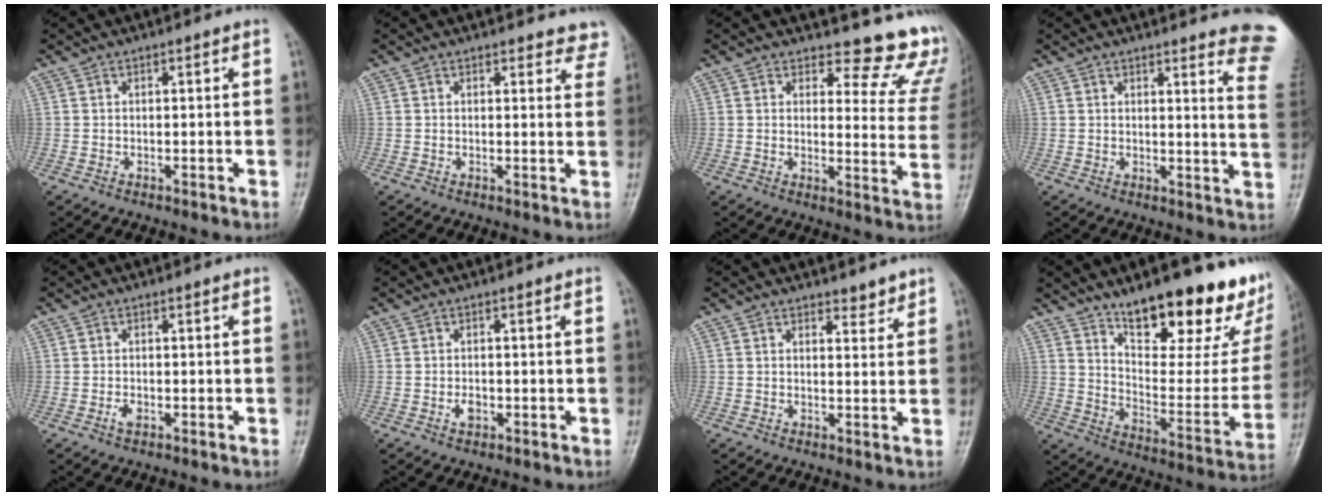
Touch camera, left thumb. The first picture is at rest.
{"total": 5.9, "force": [5.4, 2.1, 0.6], "torque": [0.041, -0.024, 0.034]}
{"total": 13.7, "force": [12.6, 4.4, 2.6], "torque": [0.021, -0.132, 0.116]}
{"total": 12.8, "force": [11.7, 0.9, 5.2], "torque": [-0.030, -0.109, 0.102]}
{"total": 1.4, "force": [-0.5, 0.8, 1.0], "torque": [-0.019, 0.002, -0.008]}
{"total": 1.8, "force": [-0.5, 1.2, 1.2], "torque": [-0.018, 0.001, -0.007]}
{"total": 2.6, "force": [2.3, 1.0, 0.7], "torque": [0.006, -0.017, 0.031]}
{"total": 27.0, "force": [17.4, 9.6, 18.4], "torque": [-0.212, -0.092, 0.262]}